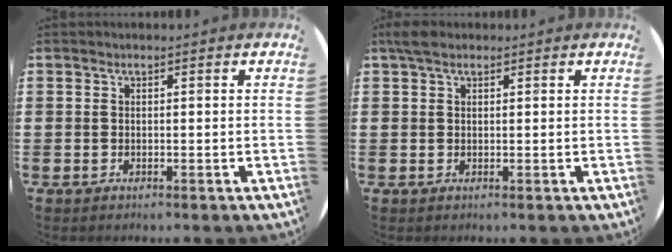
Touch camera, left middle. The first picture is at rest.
{"total": 2.0, "force": [1.4, 0.9, 1.1], "torque": [-0.025, 0.007, 0.024]}